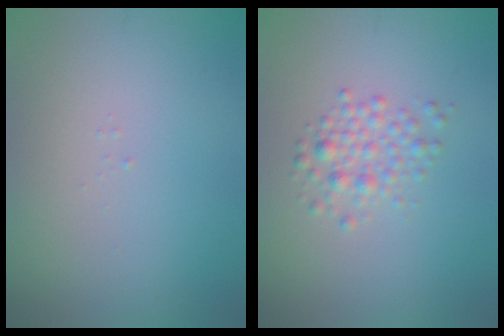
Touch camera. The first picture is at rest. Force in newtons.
{"total": 2.2, "press": 2.2, "slide": 0.1}